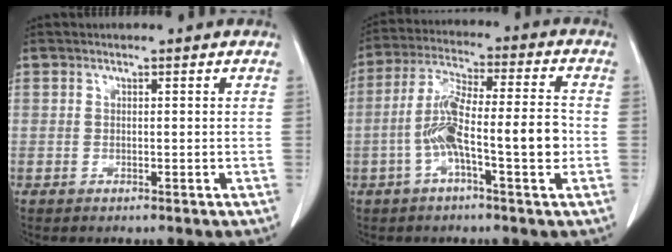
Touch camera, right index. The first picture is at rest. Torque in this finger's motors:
{"motor_torque": [0.50, -0.20, 0.37, 0.15]}